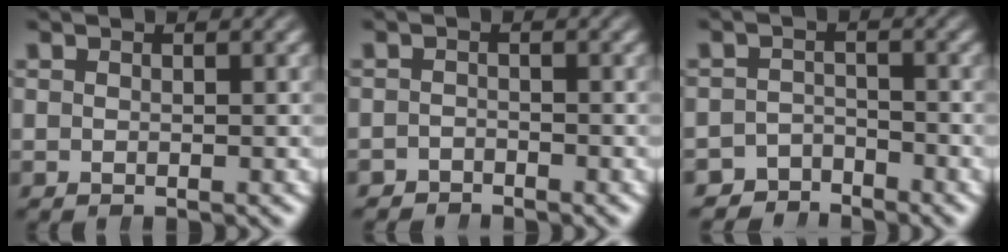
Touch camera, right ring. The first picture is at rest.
{"total": 1.8, "force": [-1.7, 0.4, -0.7], "torque": [0.005, -0.016, -0.024]}
{"total": 4.0, "force": [-3.5, 2.0, 0.0], "torque": [-0.007, -0.016, -0.061]}